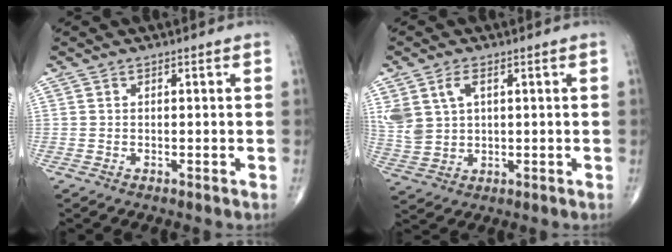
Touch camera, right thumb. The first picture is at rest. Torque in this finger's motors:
{"motor_torque": [0.00, 0.14, 0.39, 0.28, 0.04]}